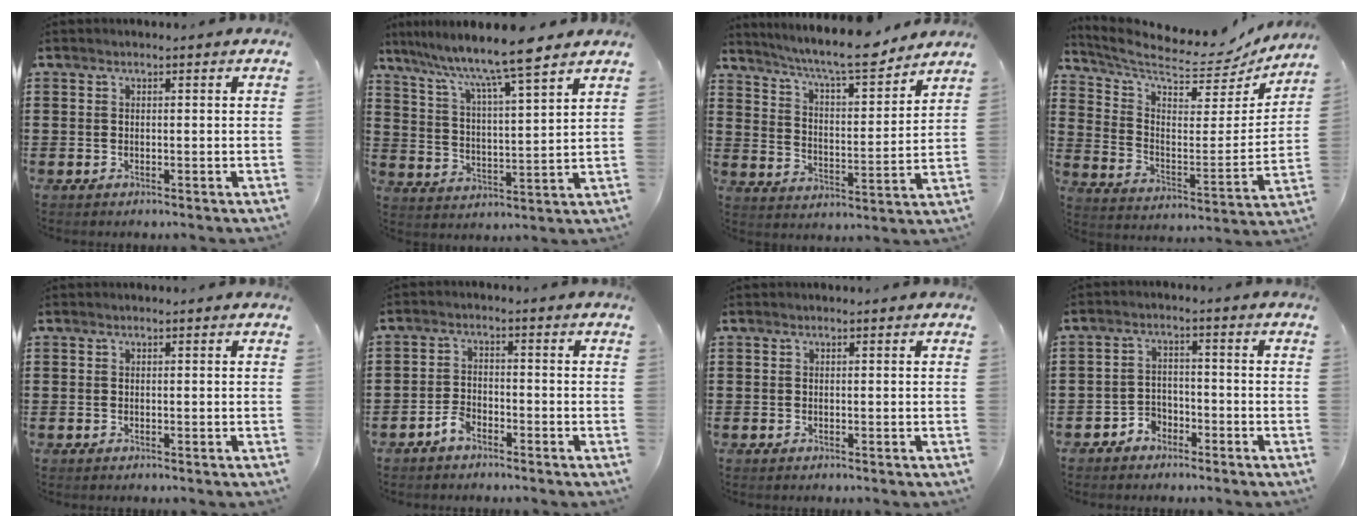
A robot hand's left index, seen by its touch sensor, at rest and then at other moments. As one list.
[{"total": 8.1, "force": [6.8, 0.0, 4.4], "torque": [-0.111, -0.041, 0.109]}, {"total": 8.3, "force": [7.4, 0.5, 3.8], "torque": [-0.093, -0.043, 0.122]}, {"total": 7.0, "force": [6.1, 1.2, 3.2], "torque": [-0.093, -0.051, 0.102]}, {"total": 0.0}, {"total": 2.9, "force": [-2.4, 1.2, 1.1], "torque": [-0.030, 0.004, -0.050]}, {"total": 0.0}, {"total": 3.0, "force": [-2.5, 1.5, 0.2], "torque": [-0.013, 0.004, -0.054]}]